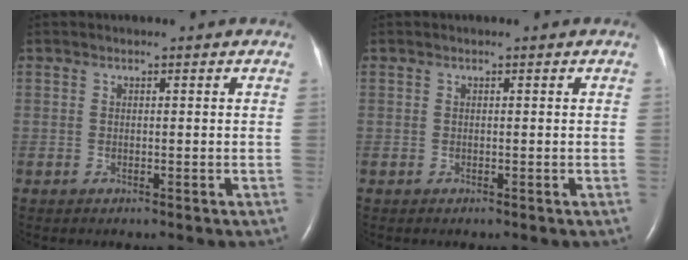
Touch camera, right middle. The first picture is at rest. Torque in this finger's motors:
{"motor_torque": [0.02, -0.01, 0.01, 0.00]}